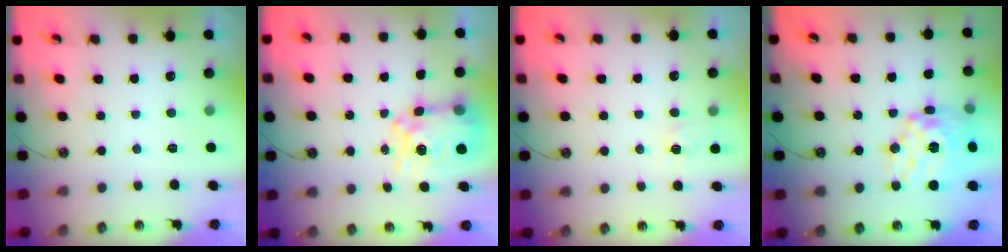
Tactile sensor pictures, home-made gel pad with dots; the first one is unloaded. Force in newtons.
{"total": 10.0, "press": 10.0, "slide": 0.9}
{"total": 5.0, "press": 4.9, "slide": 0.8}
{"total": 18.5, "press": 18.5, "slide": 1.6}